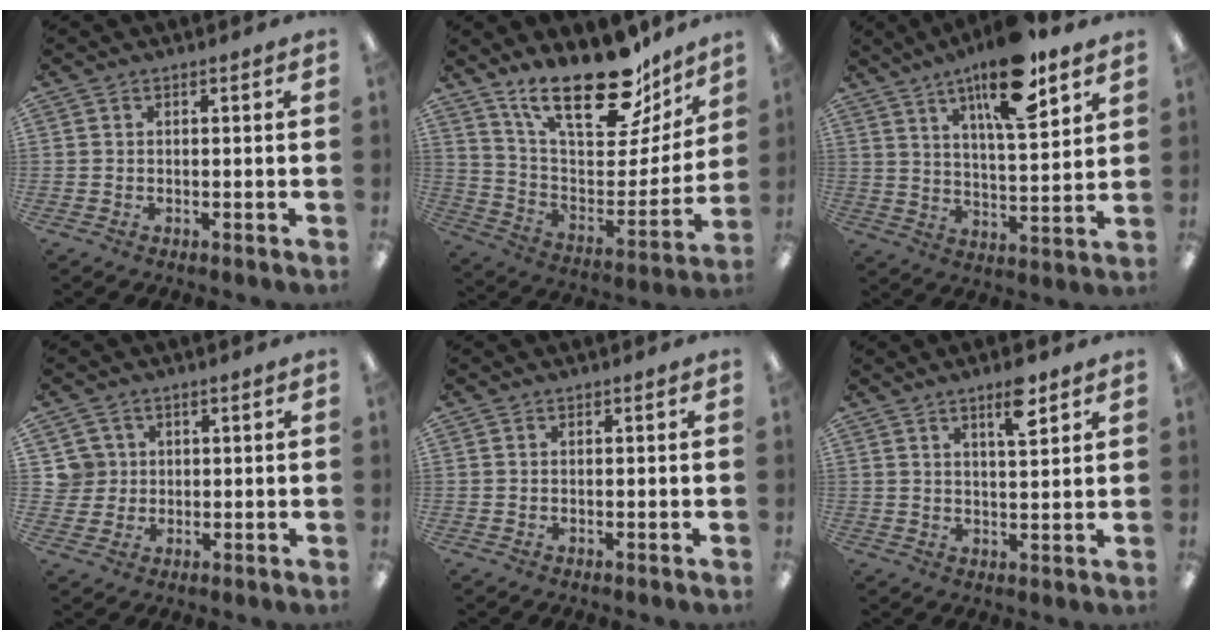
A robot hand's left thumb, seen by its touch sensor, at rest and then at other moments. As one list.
[{"total": 25.2, "force": [18.2, 10.0, 14.2], "torque": [-0.212, -0.123, 0.314]}, {"total": 16.0, "force": [10.7, 4.4, 11.1], "torque": [-0.175, -0.053, 0.171]}, {"total": 4.9, "force": [1.5, 4.6, 0.2], "torque": [-0.007, 0.003, 0.027]}, {"total": 0.0}, {"total": 9.0, "force": [6.1, 2.5, 6.2], "torque": [-0.088, -0.033, 0.097]}]